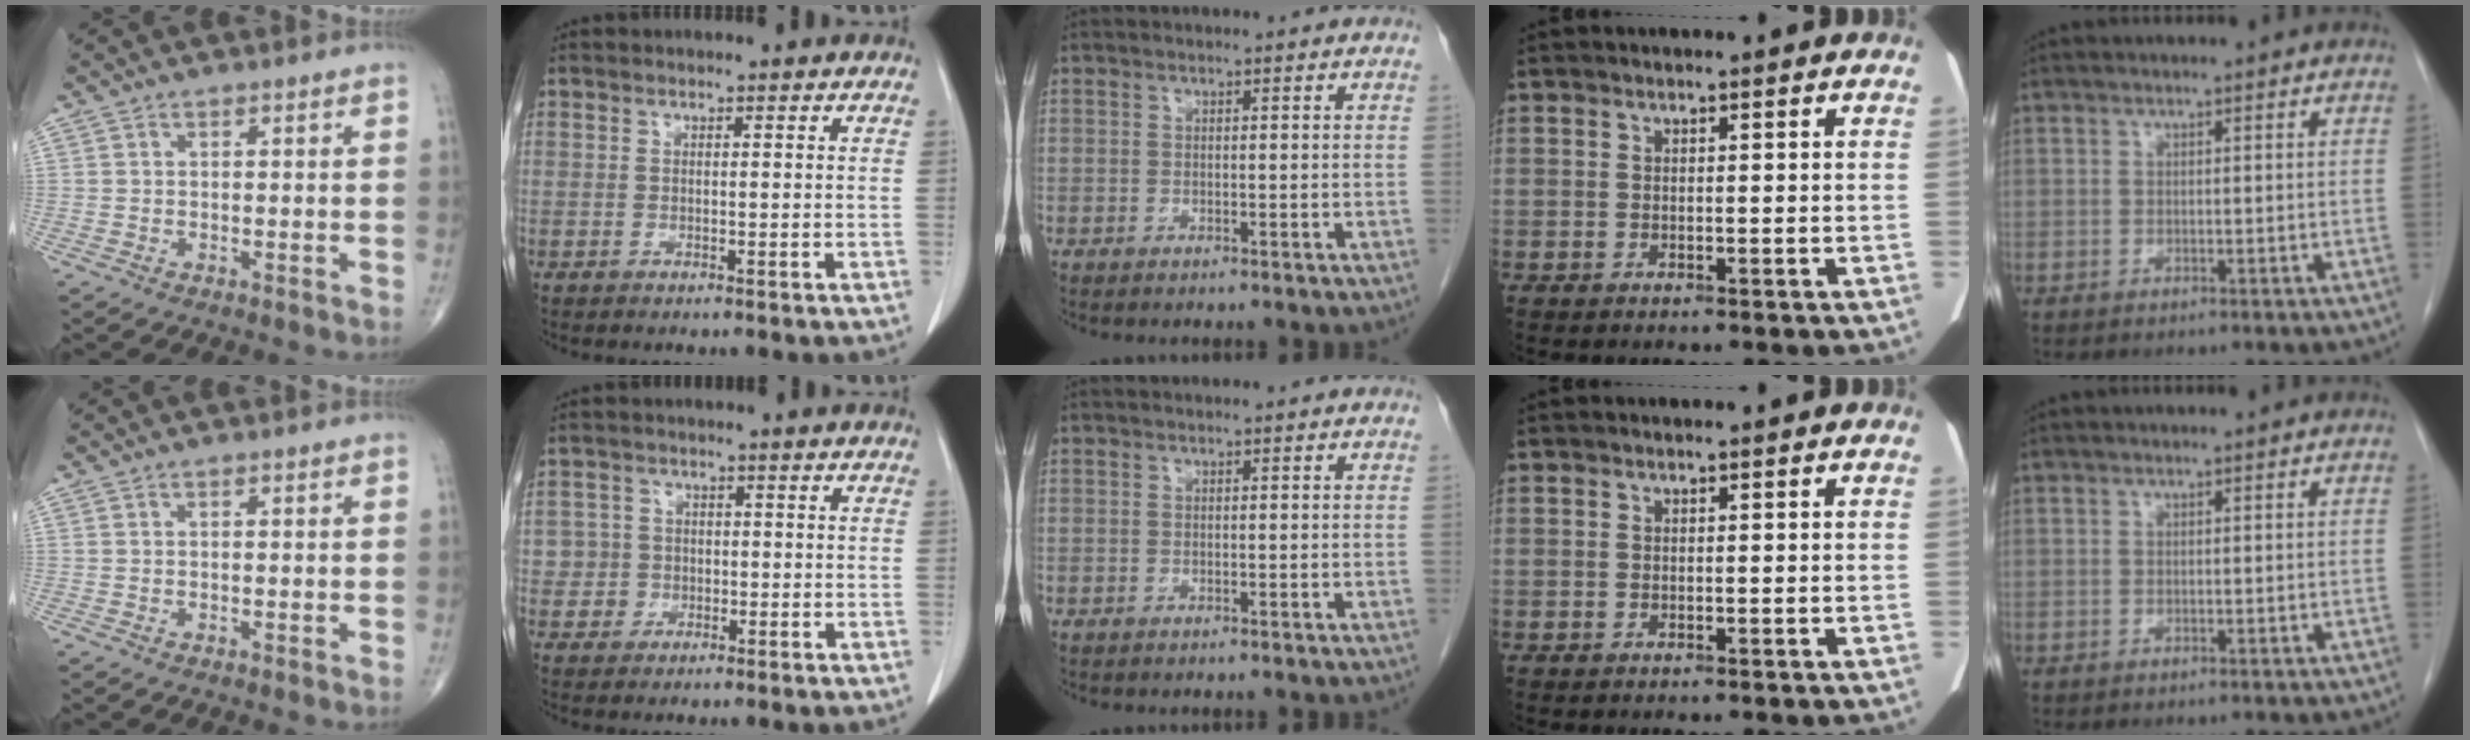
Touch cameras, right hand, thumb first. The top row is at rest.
{"index": {"total": 3.2, "force": [-0.6, 3.1, -0.4], "torque": [0.025, 0.013, -0.015]}}